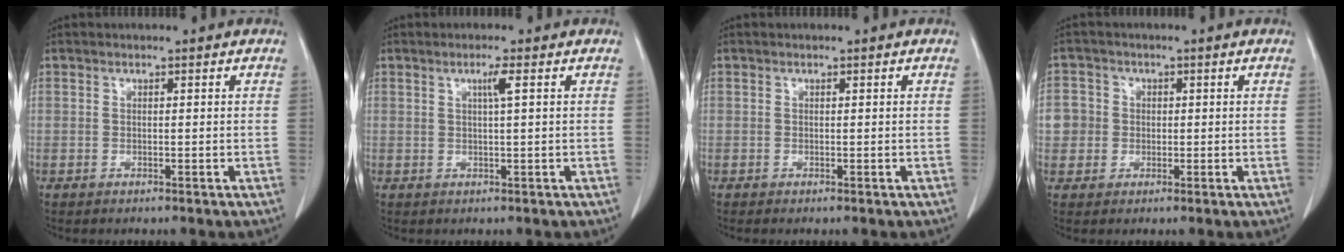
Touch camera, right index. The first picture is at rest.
{"total": 1.9, "force": [0.6, -0.4, 1.7], "torque": [-0.034, -0.001, 0.011]}
{"total": 0.0}
{"total": 4.3, "force": [0.1, 4.3, 0.6], "torque": [-0.003, 0.014, 0.002]}